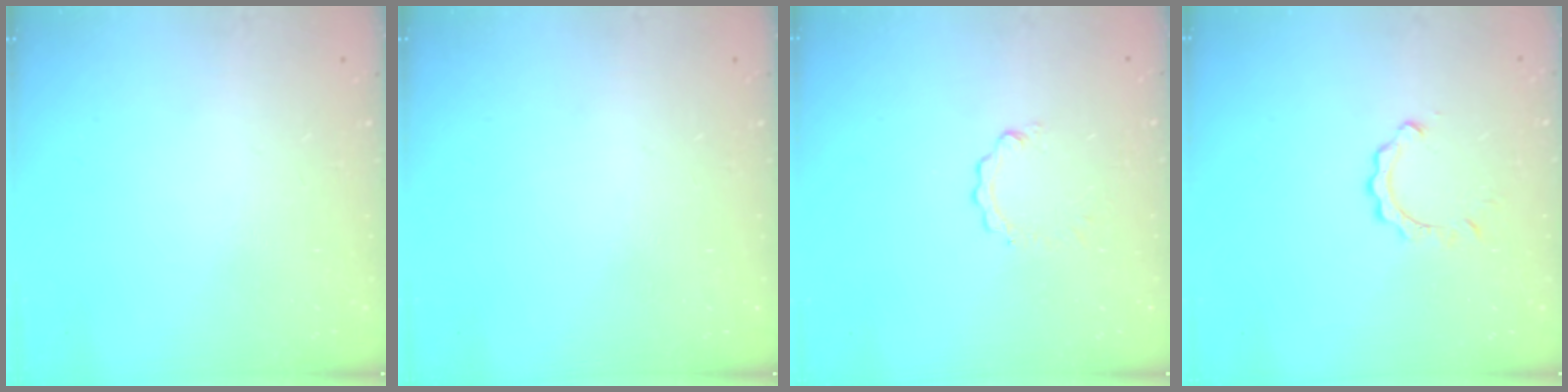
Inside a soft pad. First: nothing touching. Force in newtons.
{"total": 0.0}
{"total": 0.0}
{"total": 2.4, "press": 2.4, "slide": 0.3}